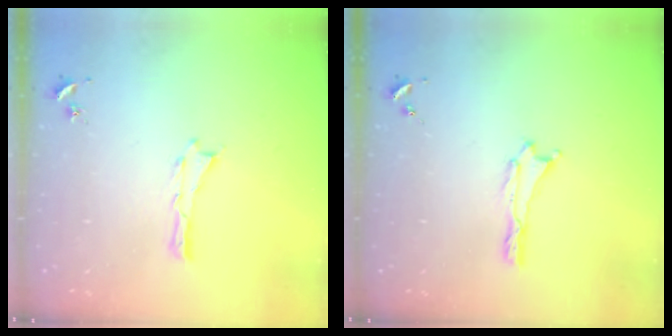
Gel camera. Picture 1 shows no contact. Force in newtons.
{"total": 0.0}